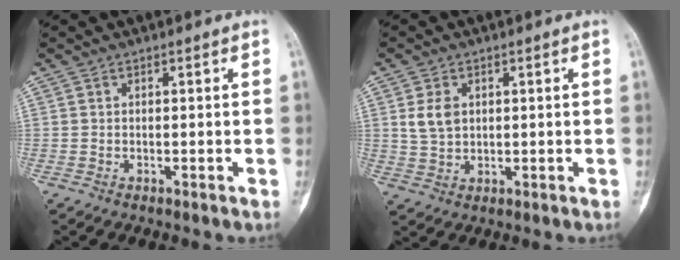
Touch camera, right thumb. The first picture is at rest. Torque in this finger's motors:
{"motor_torque": [0.08, 0.11, 0.19, -0.17, 0.02]}